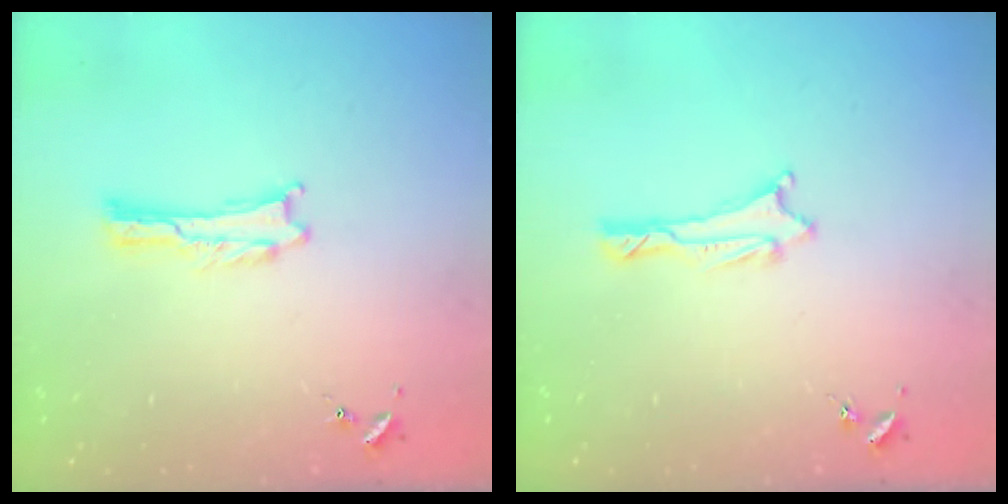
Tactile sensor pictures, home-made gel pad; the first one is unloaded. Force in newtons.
{"total": 1.0, "press": 1.0, "slide": 0.2}